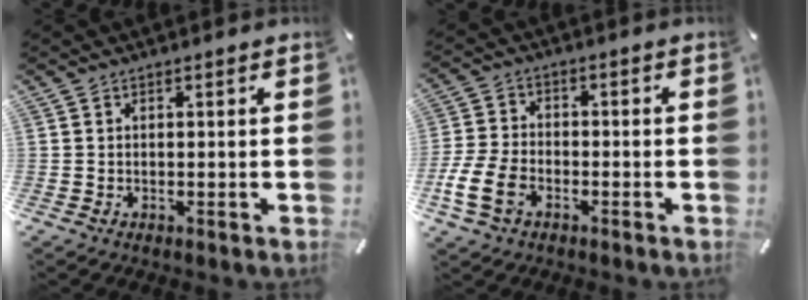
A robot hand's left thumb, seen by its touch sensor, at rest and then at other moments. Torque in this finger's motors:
{"motor_torque": [0.18, 2.04, 0.09, 0.15, 0.13]}